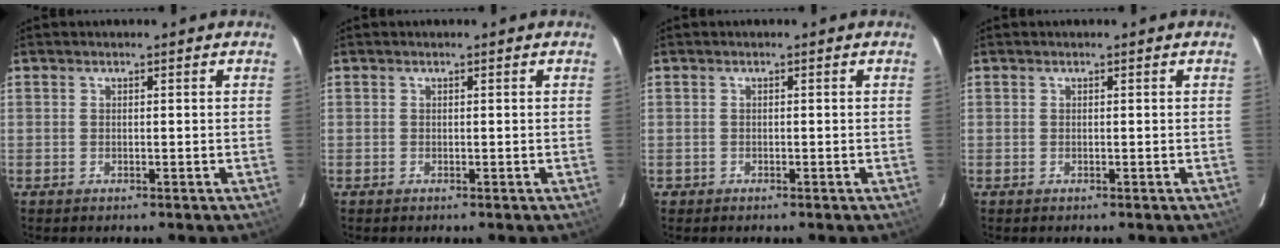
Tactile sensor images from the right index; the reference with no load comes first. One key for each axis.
{"total": 0.0}
{"total": 0.9, "fx": -0.4, "fy": 0.8, "fz": -0.1, "tx": -0.001, "ty": 0.004, "tz": -0.006}
{"total": 0.0}